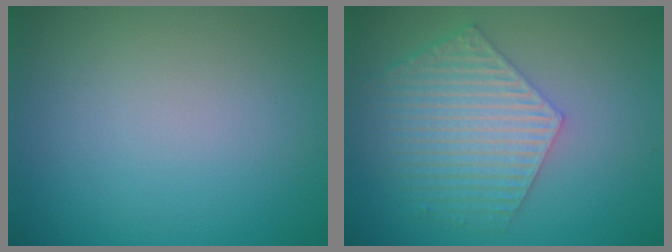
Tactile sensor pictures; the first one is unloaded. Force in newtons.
{"total": 6.1, "press": 4.7, "slide": 3.9}